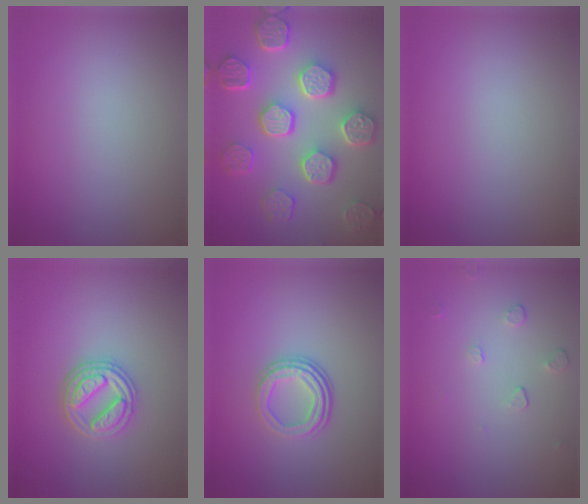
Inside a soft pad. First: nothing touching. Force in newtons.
{"total": 7.6, "press": 5.9, "slide": 4.8}
{"total": 0.0}
{"total": 3.4, "press": 3.0, "slide": 1.7}
{"total": 3.5, "press": 2.5, "slide": 2.5}
{"total": 0.9, "press": 0.6, "slide": 0.7}